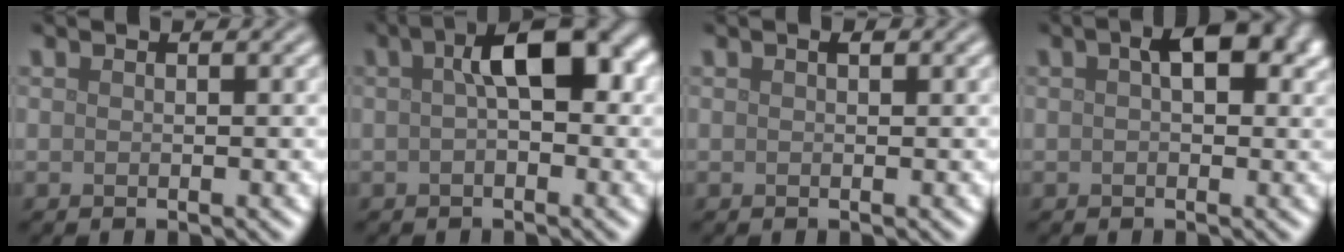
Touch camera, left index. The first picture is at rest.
{"total": 6.0, "force": [1.0, 2.5, 5.3], "torque": [-0.071, 0.015, 0.008]}
{"total": 0.5, "force": [0.3, 0.2, 0.4], "torque": [-0.006, 0.001, 0.003]}
{"total": 4.4, "force": [1.3, 2.3, 3.5], "torque": [-0.040, 0.008, 0.013]}